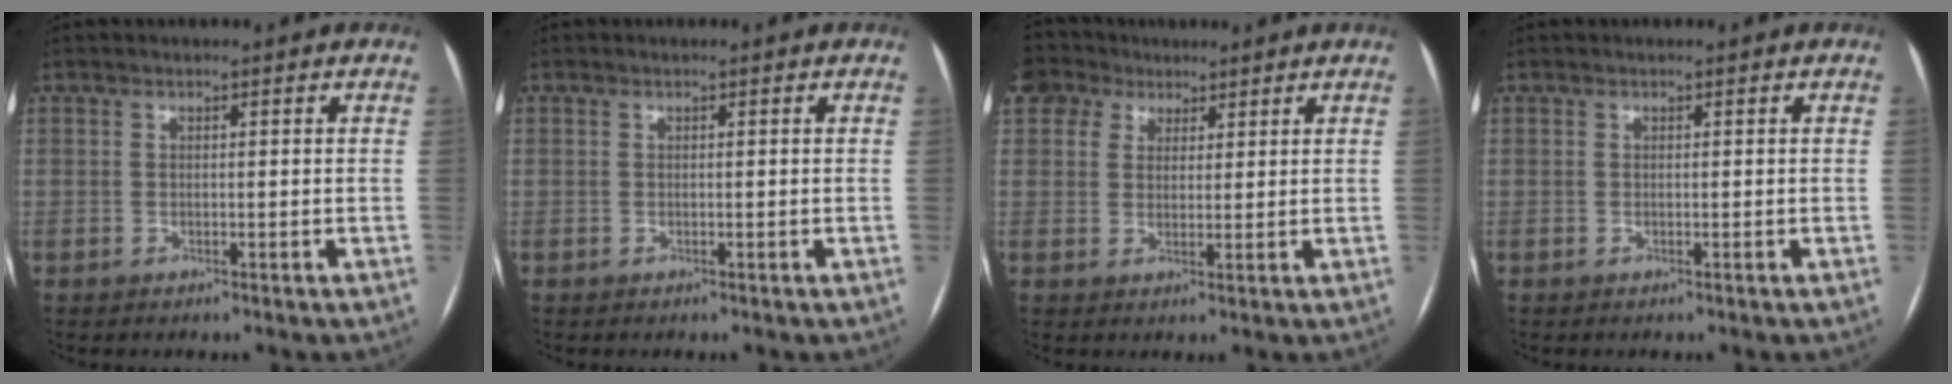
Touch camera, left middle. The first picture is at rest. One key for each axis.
{"total": 0.0}
{"total": 6.3, "fx": 4.3, "fy": 4.4, "fz": 1.3, "tx": -0.036, "ty": 0.031, "tz": 0.084}
{"total": 0.0}